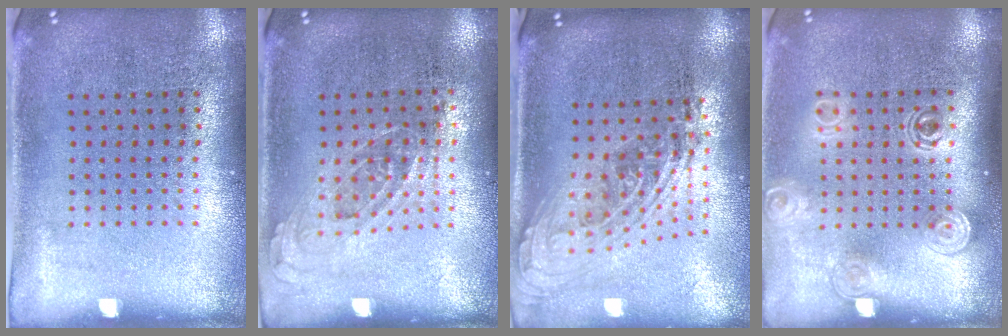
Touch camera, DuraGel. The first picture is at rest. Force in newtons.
{"total": 0.8, "press": 0.8, "slide": 0.3}
{"total": 2.1, "press": 1.6, "slide": 1.4}
{"total": 1.6, "press": 1.2, "slide": 1.0}